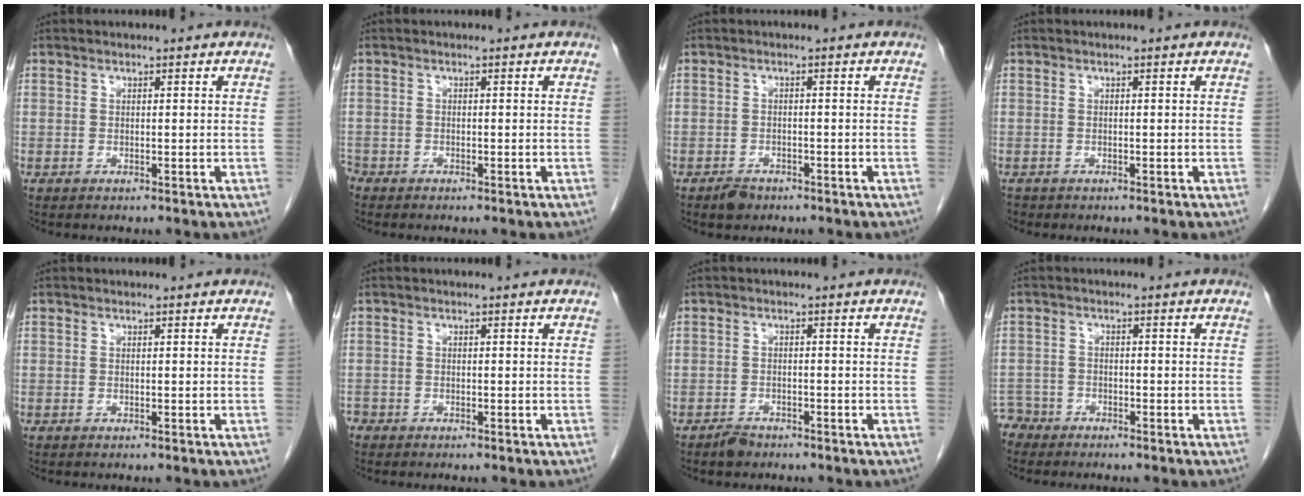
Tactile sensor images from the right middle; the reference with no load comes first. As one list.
[{"total": 1.6, "force": [-1.3, 0.8, 0.2], "torque": [-0.009, -0.001, -0.025]}, {"total": 2.0, "force": [-1.5, 1.2, 0.6], "torque": [-0.010, 0.001, -0.017]}, {"total": 0.6, "force": [-0.5, 0.3, 0.0], "torque": [-0.009, 0.001, -0.010]}, {"total": 0.0}, {"total": 1.4, "force": [-1.1, 0.9, 0.2], "torque": [-0.010, 0.000, -0.021]}, {"total": 1.7, "force": [-1.4, 0.9, 0.5], "torque": [-0.009, 0.000, -0.019]}, {"total": 3.3, "force": [-2.9, 1.3, -0.7], "torque": [0.012, 0.001, -0.060]}]